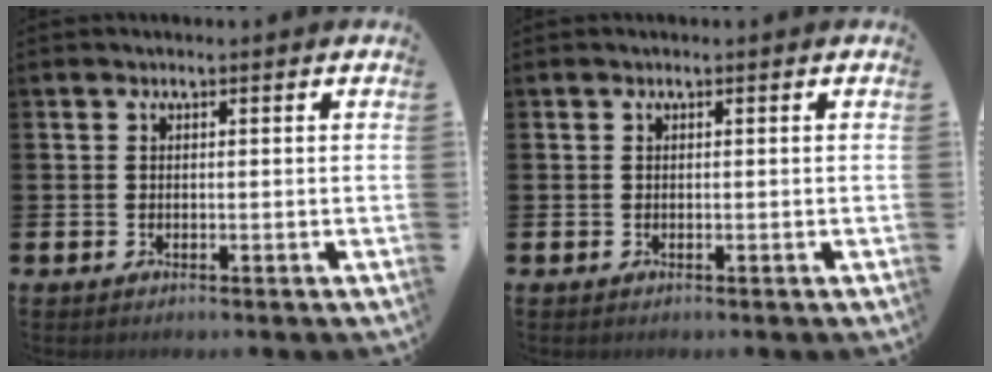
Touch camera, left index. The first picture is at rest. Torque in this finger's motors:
{"motor_torque": [0.00, 0.00, 0.00, -0.01]}